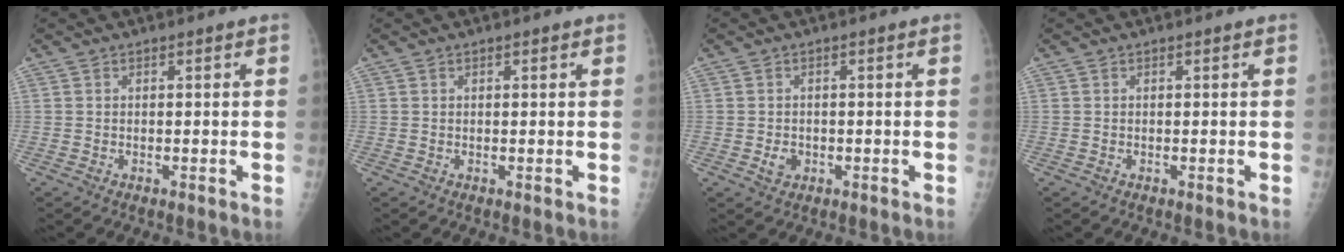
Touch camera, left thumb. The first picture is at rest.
{"total": 0.6, "force": [0.3, 0.3, 0.4], "torque": [-0.004, 0.000, 0.004]}
{"total": 2.4, "force": [-0.7, 1.9, 1.3], "torque": [-0.015, 0.003, -0.007]}
{"total": 0.0}